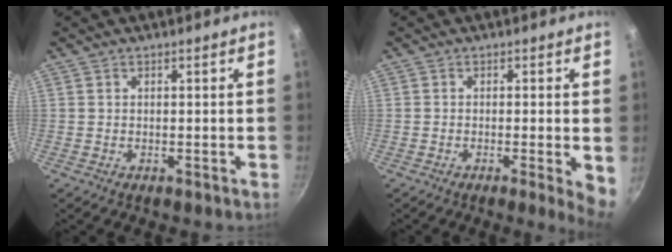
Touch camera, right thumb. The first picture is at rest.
{"total": 5.1, "force": [-0.8, 0.9, 4.9], "torque": [-0.058, -0.007, -0.012]}